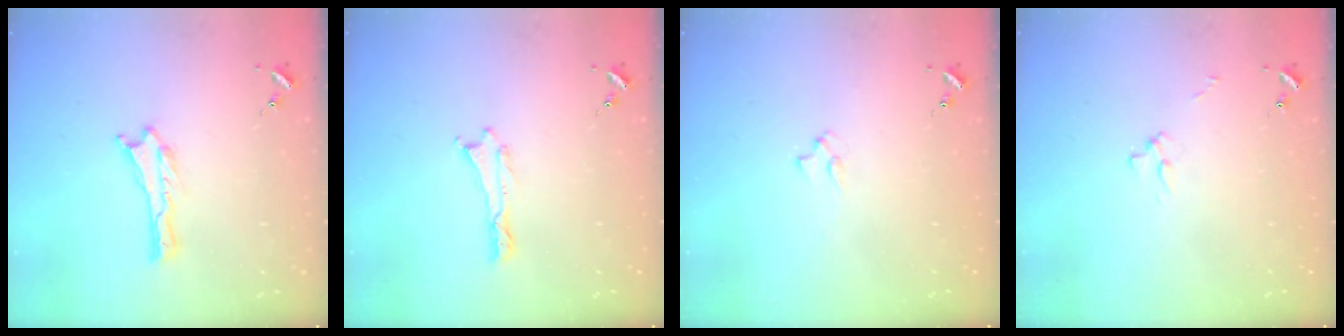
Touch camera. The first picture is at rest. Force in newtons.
{"total": 0.0}
{"total": 1.3, "press": 1.3, "slide": 0.3}
{"total": 2.5, "press": 2.5, "slide": 0.3}